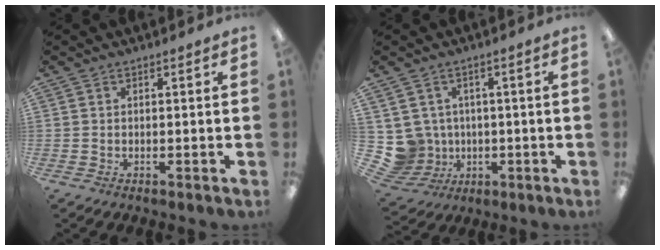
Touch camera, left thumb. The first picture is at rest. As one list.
[{"total": 6.9, "force": [0.5, 6.8, 1.1], "torque": [-0.066, -0.006, 0.018]}]